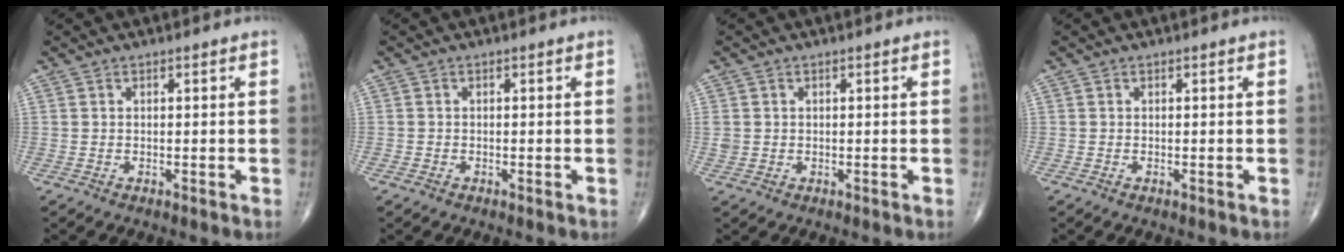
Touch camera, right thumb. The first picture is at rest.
{"total": 0.5, "force": [-0.3, 0.4, 0.1], "torque": [-0.002, 0.001, -0.009]}
{"total": 1.7, "force": [0.1, 1.6, 0.7], "torque": [-0.012, 0.003, 0.009]}
{"total": 0.0}